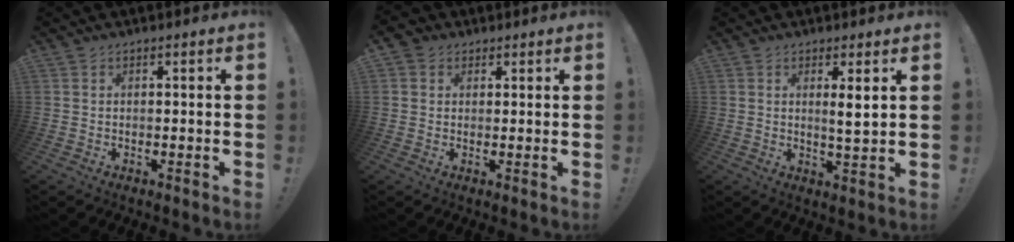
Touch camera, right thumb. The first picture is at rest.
{"total": 3.1, "force": [1.3, 2.7, 1.0], "torque": [-0.017, 0.000, 0.025]}
{"total": 4.1, "force": [1.9, 0.1, 3.6], "torque": [-0.051, -0.017, 0.025]}